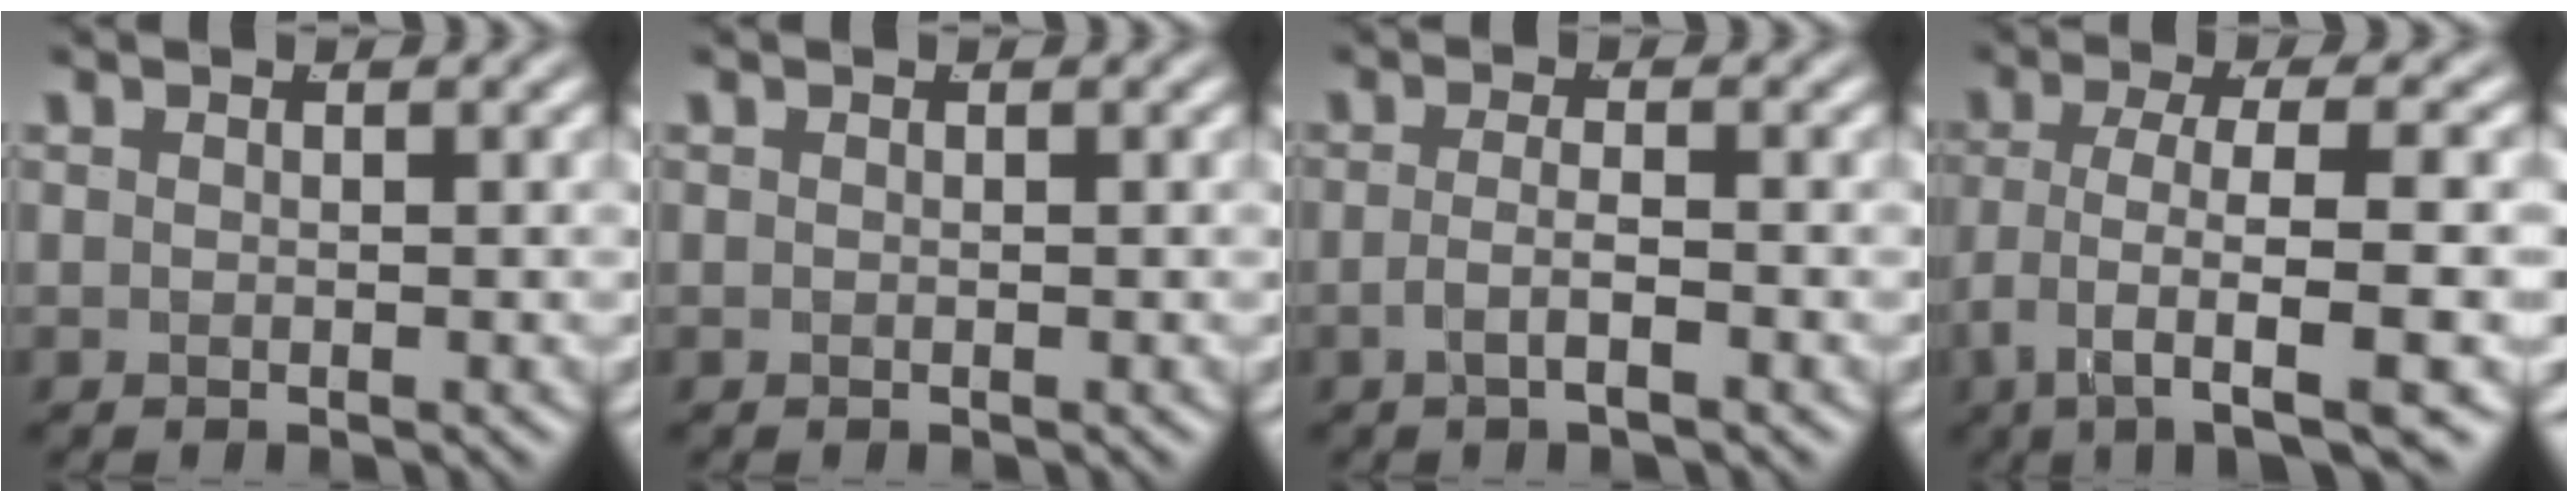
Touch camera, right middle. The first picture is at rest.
{"total": 0.0}
{"total": 2.1, "force": [-1.4, 0.1, 1.6], "torque": [-0.033, -0.012, -0.021]}
{"total": 8.0, "force": [-5.0, 2.3, 5.8], "torque": [-0.115, -0.038, -0.062]}